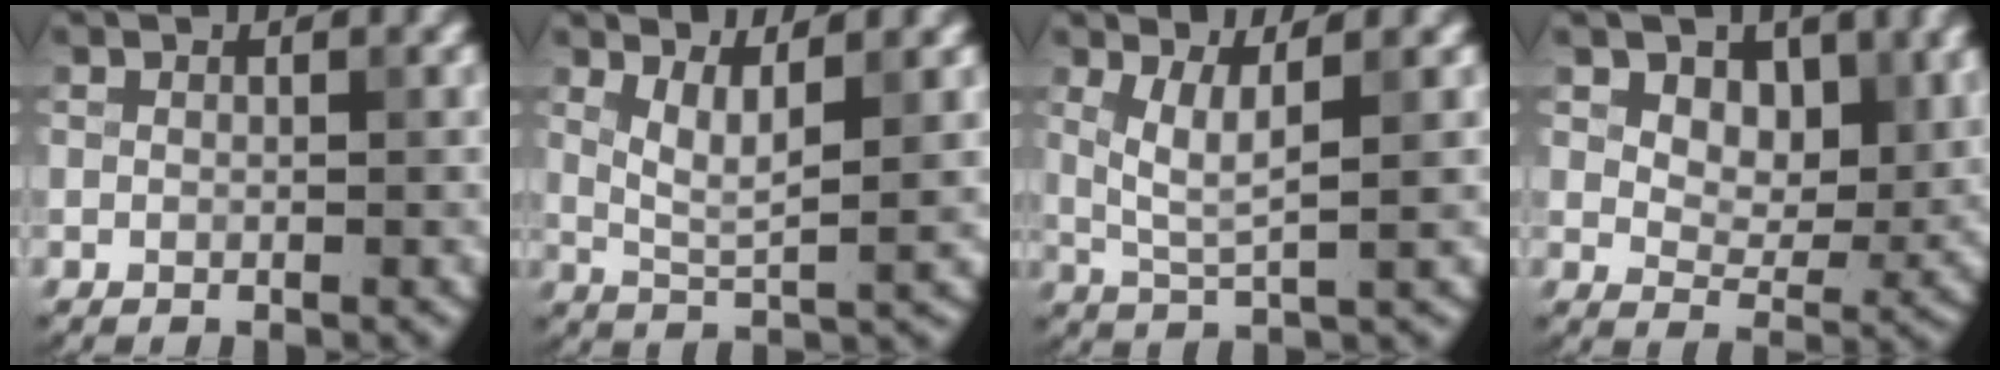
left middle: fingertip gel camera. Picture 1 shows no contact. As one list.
[{"total": 3.3, "force": [1.5, 0.7, 2.9], "torque": [-0.058, -0.008, 0.033]}, {"total": 3.2, "force": [1.1, 0.6, 2.9], "torque": [-0.065, -0.007, 0.028]}, {"total": 5.7, "force": [2.6, 3.7, 3.4], "torque": [-0.051, -0.017, 0.031]}]